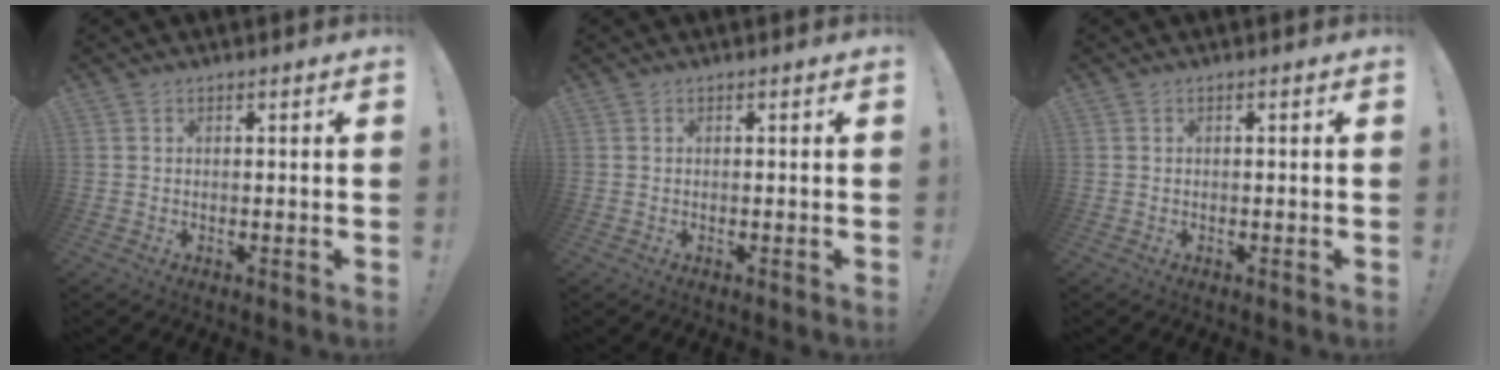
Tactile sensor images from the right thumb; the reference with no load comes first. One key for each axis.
{"total": 0.0}
{"total": 0.0}